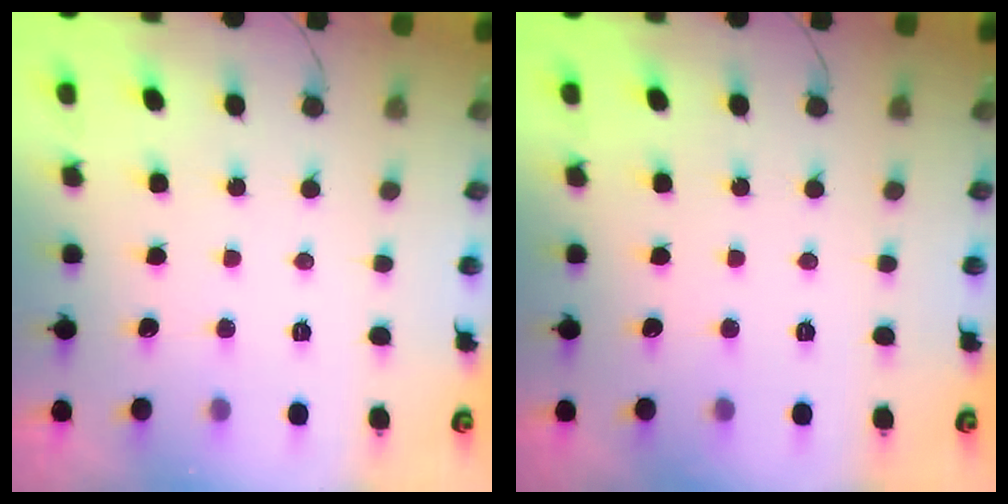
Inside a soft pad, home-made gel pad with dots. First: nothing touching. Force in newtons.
{"total": 0.0}